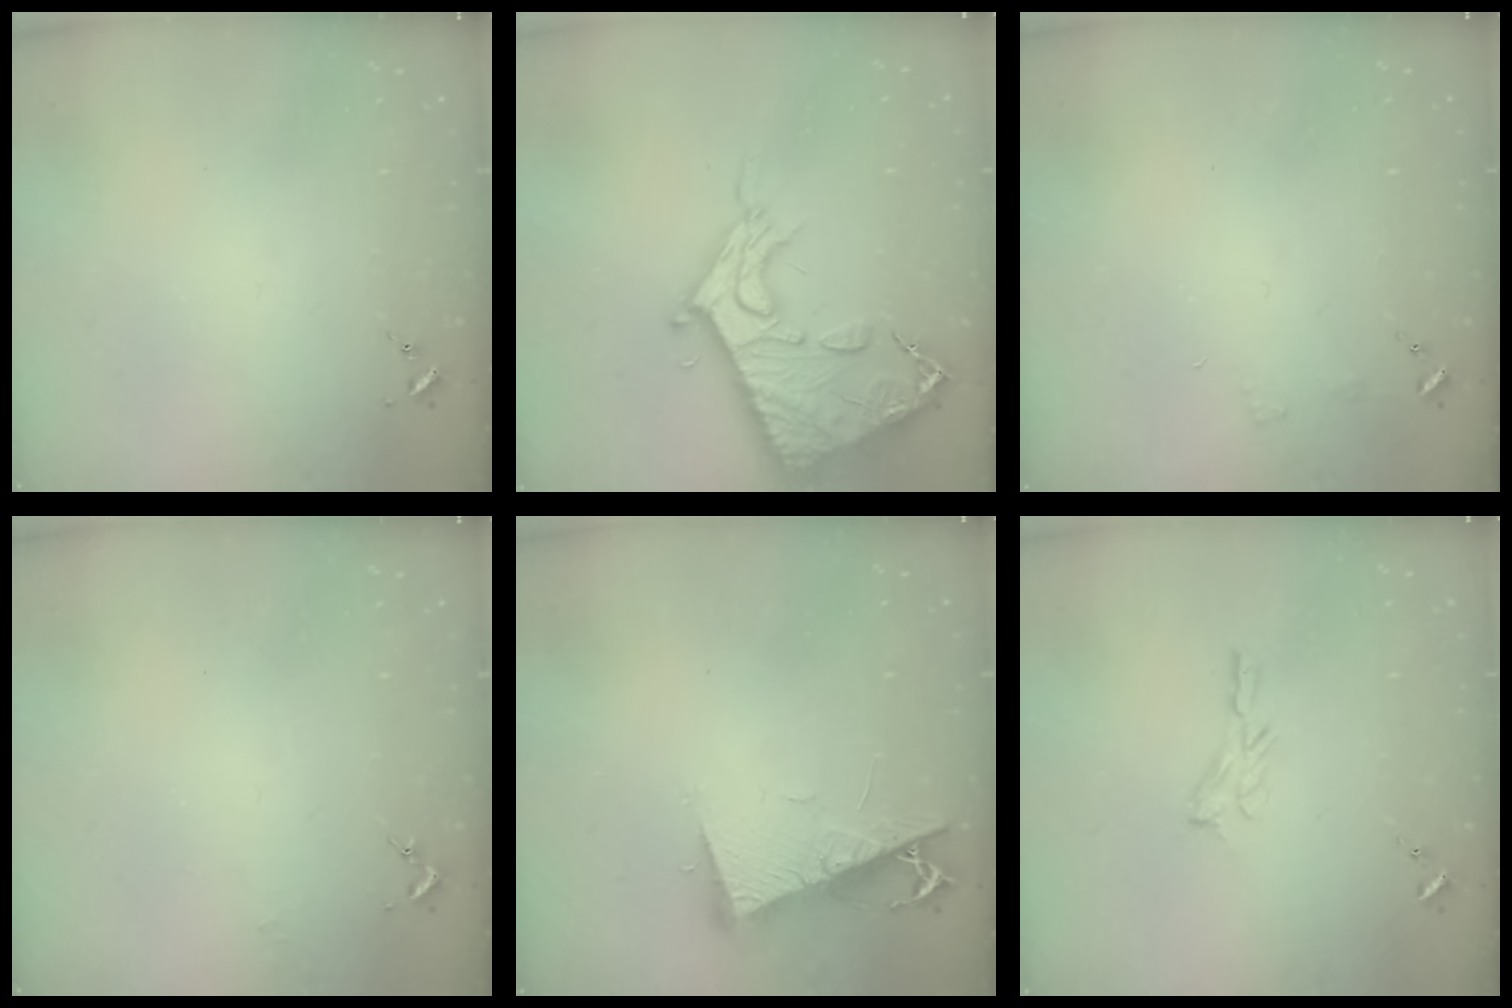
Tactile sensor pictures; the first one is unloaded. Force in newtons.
{"total": 17.0, "press": 16.9, "slide": 1.7}
{"total": 3.1, "press": 3.1, "slide": 0.3}
{"total": 2.1, "press": 2.1, "slide": 0.3}
{"total": 9.9, "press": 9.8, "slide": 1.1}
{"total": 6.4, "press": 6.4, "slide": 0.4}